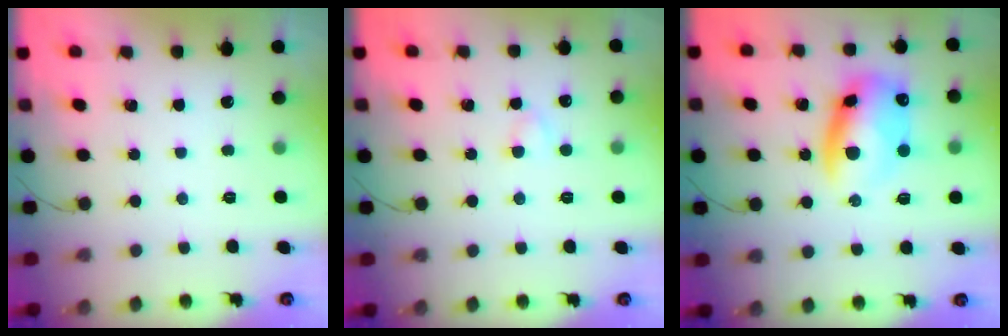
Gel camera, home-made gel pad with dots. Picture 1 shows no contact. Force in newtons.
{"total": 2.1, "press": 1.9, "slide": 0.9}
{"total": 11.7, "press": 11.5, "slide": 2.2}